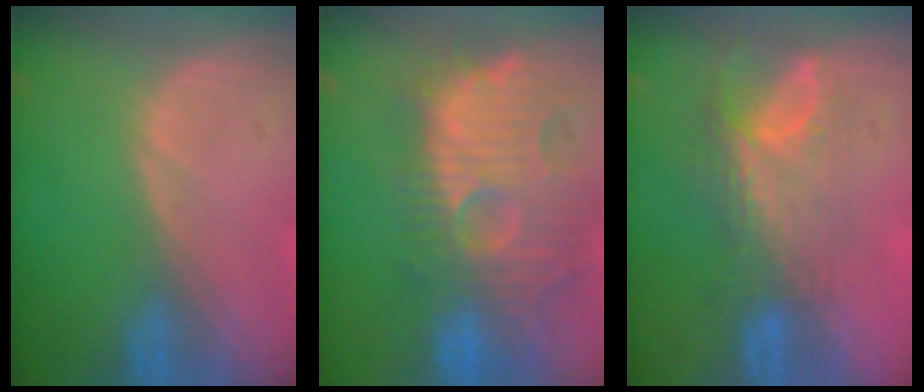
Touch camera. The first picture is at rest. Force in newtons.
{"total": 13.5, "press": 12.3, "slide": 5.5}
{"total": 8.0, "press": 6.6, "slide": 4.5}